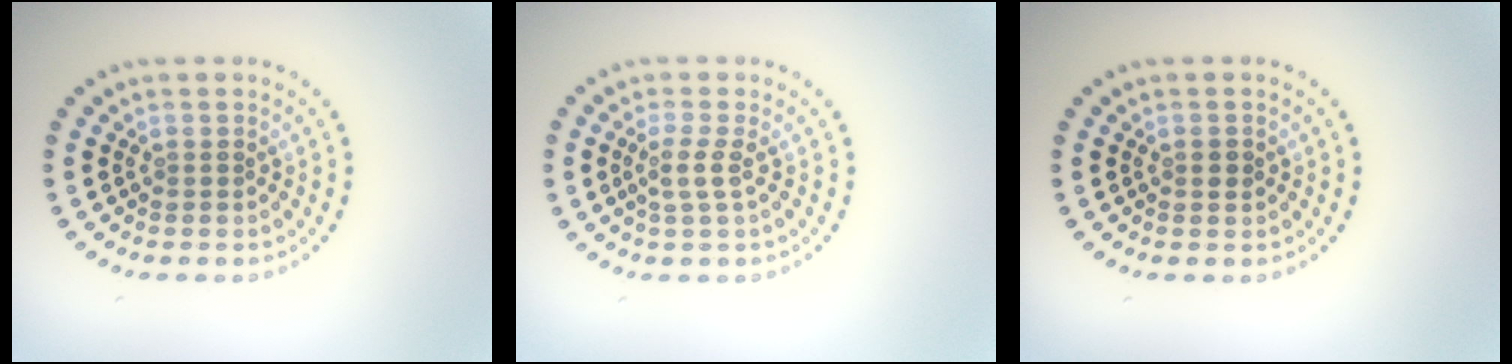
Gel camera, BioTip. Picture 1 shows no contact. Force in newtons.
{"total": 1.7, "press": 1.3, "slide": 1.0}
{"total": 0.9, "press": 0.9, "slide": 0.0}